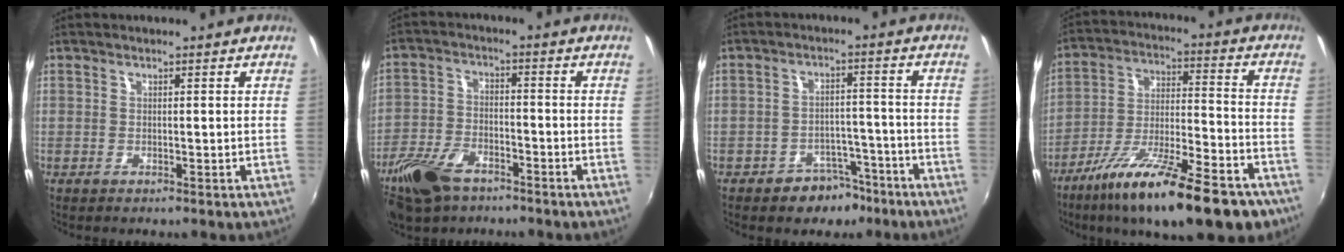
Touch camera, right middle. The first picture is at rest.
{"total": 11.0, "force": [-7.5, 5.6, 5.8], "torque": [-0.143, -0.009, -0.145]}
{"total": 6.7, "force": [-4.8, 4.3, 1.9], "torque": [-0.041, 0.022, -0.057]}
{"total": 22.7, "force": [-15.4, 5.6, 15.7], "torque": [-0.269, -0.044, -0.240]}